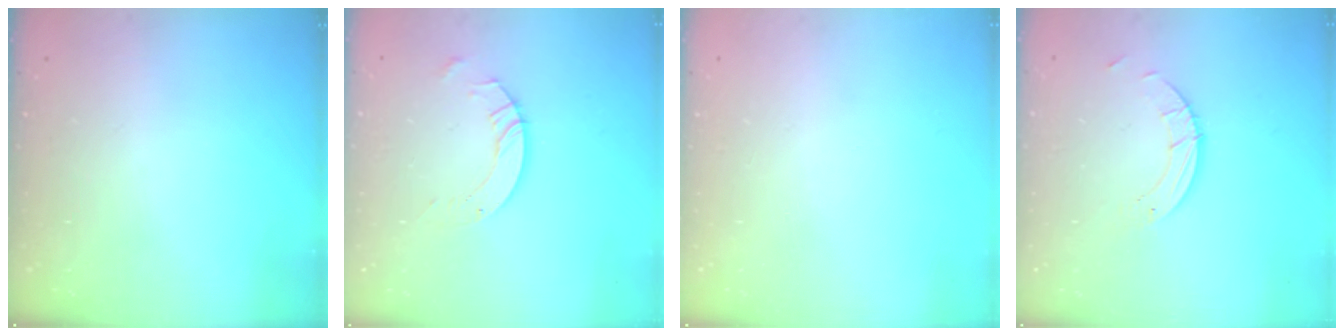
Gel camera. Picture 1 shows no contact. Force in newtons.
{"total": 5.0, "press": 5.0, "slide": 0.3}
{"total": 0.0}
{"total": 4.3, "press": 4.3, "slide": 0.3}